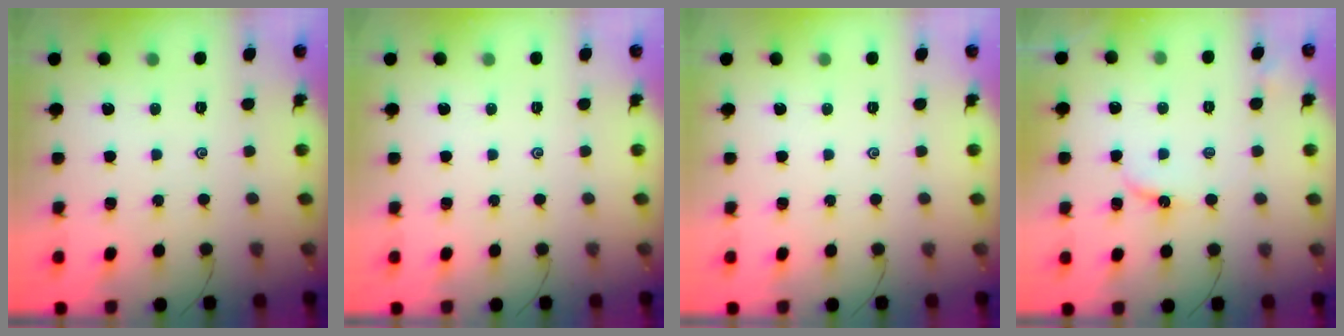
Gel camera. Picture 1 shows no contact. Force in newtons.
{"total": 0.0}
{"total": 0.0}
{"total": 5.2, "press": 5.1, "slide": 0.6}